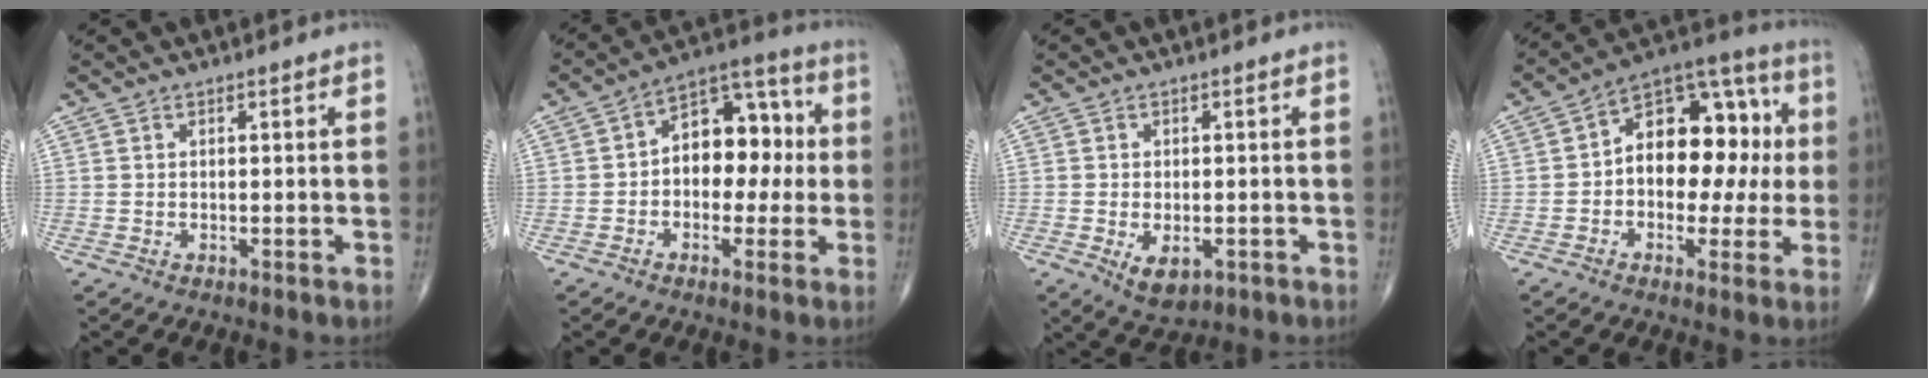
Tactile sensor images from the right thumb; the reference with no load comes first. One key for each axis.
{"total": 12.8, "fx": 0.3, "fy": 8.6, "fz": 9.6, "tx": -0.095, "ty": 0.039, "tz": -0.009}
{"total": 5.3, "fx": -1.7, "fy": 3.1, "fz": 4.0, "tx": -0.057, "ty": -0.001, "tz": -0.014}
{"total": 17.2, "fx": 0.7, "fy": 11.0, "fz": 13.2, "tx": -0.138, "ty": 0.048, "tz": 0.001}